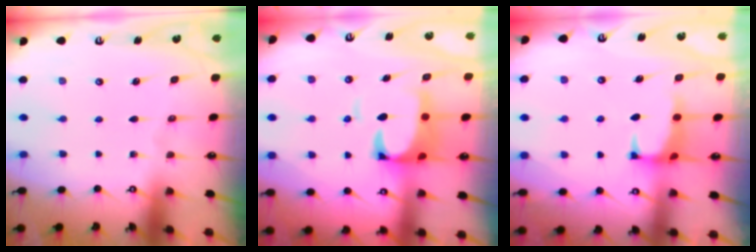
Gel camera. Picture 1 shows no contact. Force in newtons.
{"total": 4.6, "press": 4.4, "slide": 1.2}
{"total": 1.3, "press": 1.2, "slide": 0.7}